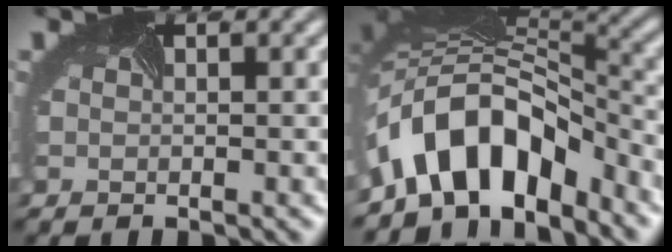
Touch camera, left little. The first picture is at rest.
{"total": 8.5, "force": [-4.5, 4.8, 5.3], "torque": [-0.085, 0.011, -0.085]}